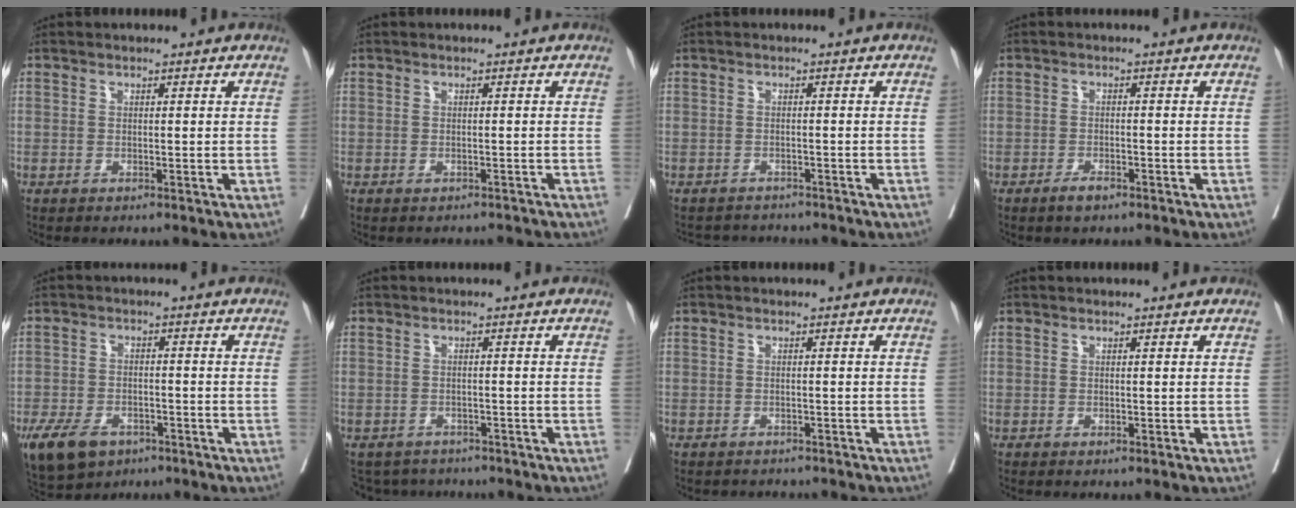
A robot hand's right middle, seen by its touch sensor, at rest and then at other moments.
{"total": 2.3, "force": [-2.1, 0.9, 0.3], "torque": [0.000, -0.001, -0.030]}
{"total": 4.2, "force": [-4.1, 0.9, -0.3], "torque": [0.011, -0.002, -0.063]}
{"total": 2.1, "force": [-1.6, 0.7, 1.2], "torque": [-0.020, -0.004, -0.029]}
{"total": 10.4, "force": [-6.2, 6.3, 5.4], "torque": [-0.112, -0.008, -0.103]}
{"total": 5.7, "force": [-5.2, 2.4, 0.1], "torque": [0.004, -0.002, -0.076]}
{"total": 3.1, "force": [-2.9, 1.1, 0.0], "torque": [0.003, -0.005, -0.045]}
{"total": 0.0}